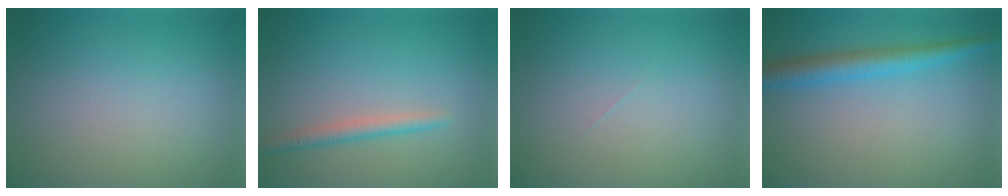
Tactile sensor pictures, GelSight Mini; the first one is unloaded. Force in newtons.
{"total": 1.9, "press": 1.9, "slide": 0.0}
{"total": 0.0}
{"total": 3.4, "press": 3.4, "slide": 0.1}